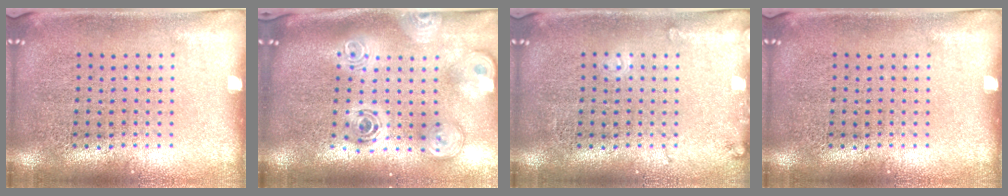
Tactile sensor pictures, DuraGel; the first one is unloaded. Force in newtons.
{"total": 2.8, "press": 2.0, "slide": 2.0}
{"total": 1.2, "press": 1.2, "slide": 0.1}
{"total": 0.0}